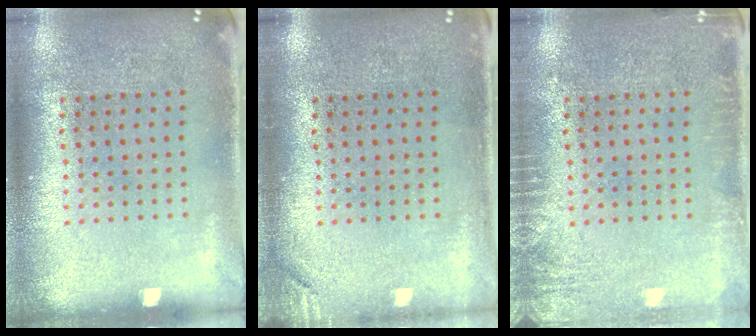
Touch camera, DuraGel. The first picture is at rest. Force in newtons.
{"total": 1.3, "press": 1.2, "slide": 0.3}
{"total": 2.1, "press": 2.1, "slide": 0.4}